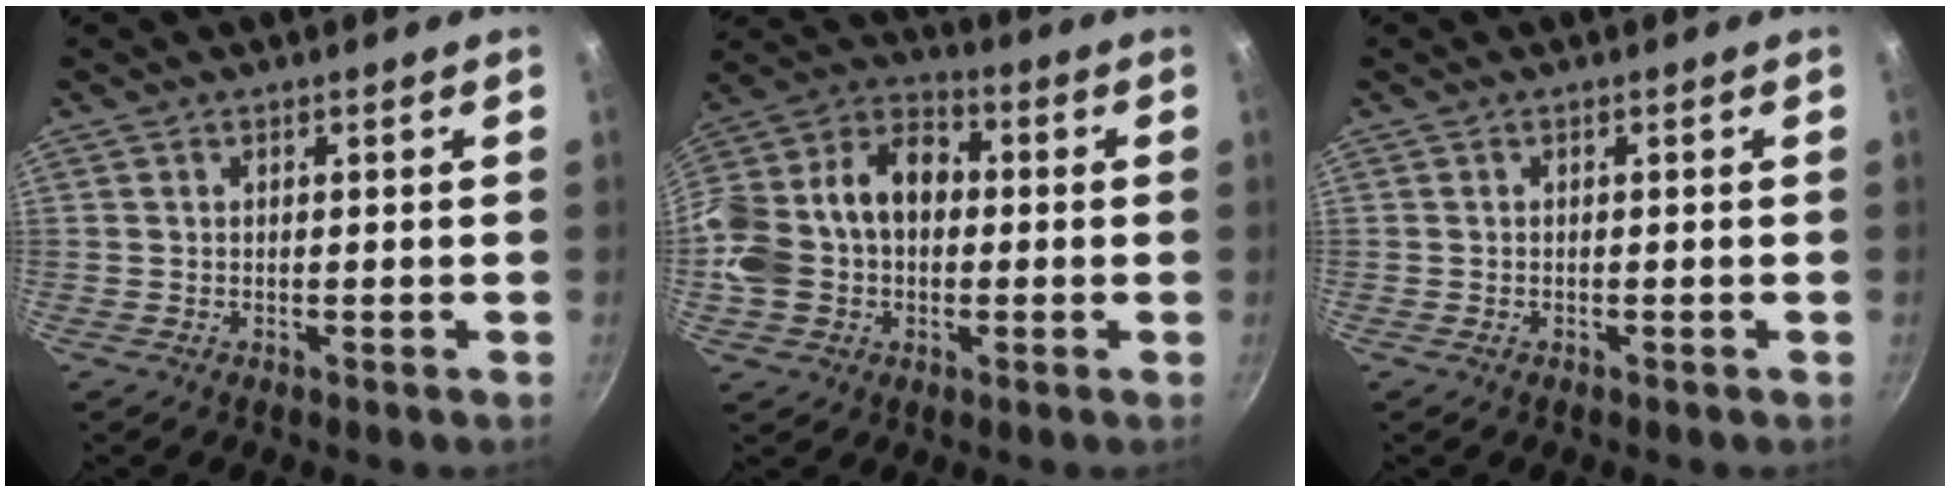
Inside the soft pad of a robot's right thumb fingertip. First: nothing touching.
{"total": 19.8, "force": [-0.4, 14.7, 13.2], "torque": [-0.238, 0.062, -0.018]}
{"total": 0.0}